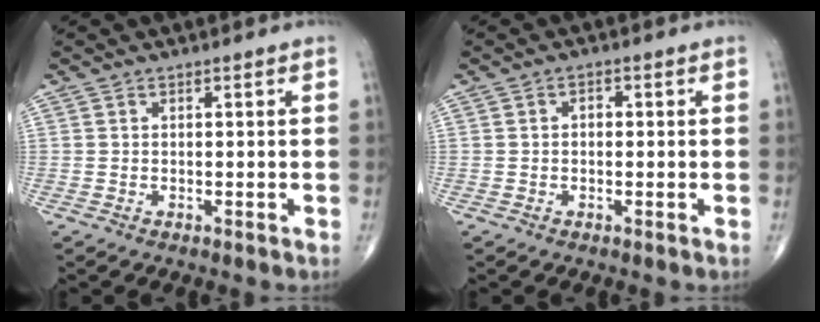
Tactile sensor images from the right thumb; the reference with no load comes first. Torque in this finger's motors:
{"motor_torque": [-0.27, 0.12, -0.16, -0.12, 0.02]}